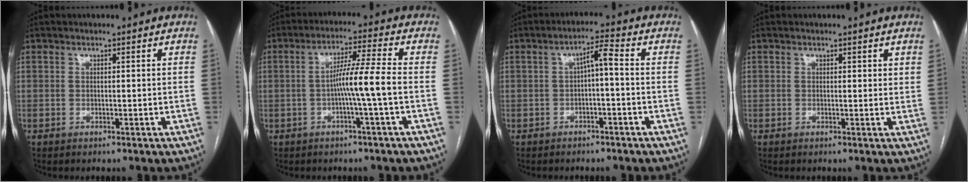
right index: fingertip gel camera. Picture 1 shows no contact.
{"total": 6.9, "force": [-1.5, -1.4, 6.6], "torque": [-0.115, 0.010, -0.026]}
{"total": 3.6, "force": [-0.5, 0.5, 3.5], "torque": [-0.058, 0.017, -0.007]}
{"total": 1.0, "force": [0.7, 0.5, 0.5], "torque": [0.001, -0.002, 0.005]}